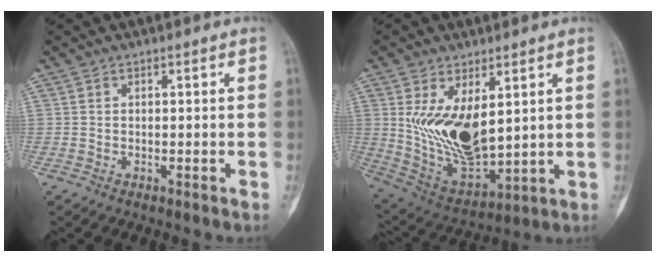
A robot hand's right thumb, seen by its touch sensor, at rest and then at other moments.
{"total": 15.2, "force": [3.4, 7.8, 12.6], "torque": [-0.218, -0.025, 0.091]}